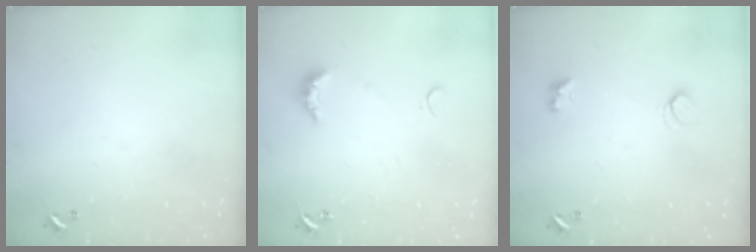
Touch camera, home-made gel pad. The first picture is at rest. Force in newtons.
{"total": 3.8, "press": 3.8, "slide": 0.7}
{"total": 2.3, "press": 1.9, "slide": 1.1}